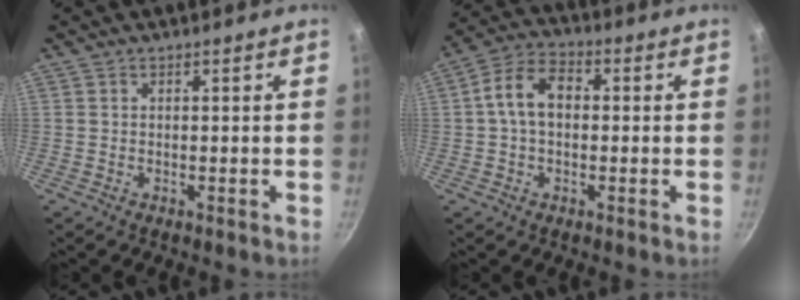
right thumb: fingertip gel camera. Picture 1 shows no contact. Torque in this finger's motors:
{"motor_torque": [-1.09, 0.99, 1.16, 0.44, 0.06]}